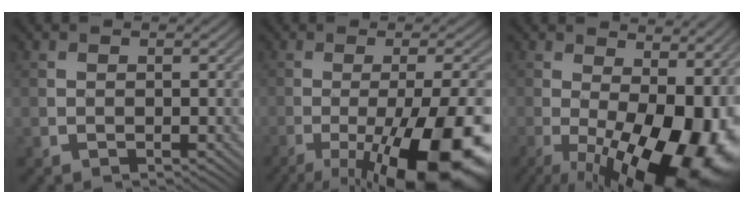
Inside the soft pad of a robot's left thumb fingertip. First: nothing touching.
{"total": 17.9, "force": [-7.8, 4.9, 15.4], "torque": [-0.210, -0.003, -0.116]}
{"total": 18.9, "force": [-3.8, 8.4, 16.5], "torque": [-0.218, -0.029, -0.026]}